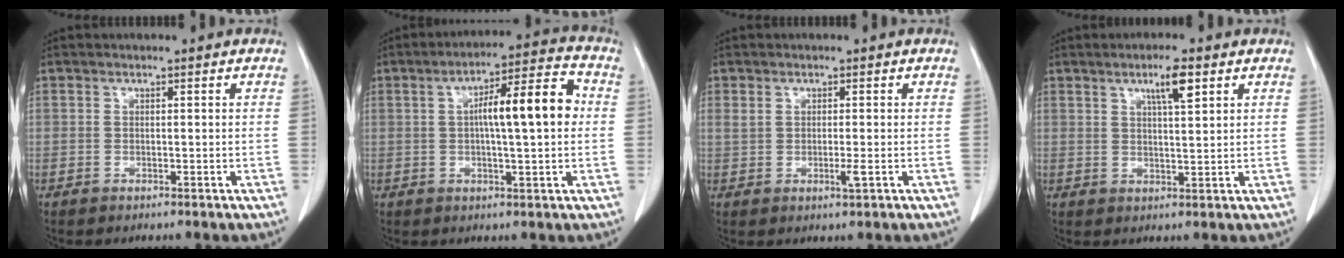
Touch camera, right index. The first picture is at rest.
{"total": 11.1, "force": [1.2, 1.8, 10.9], "torque": [-0.166, 0.027, 0.013]}
{"total": 2.2, "force": [0.0, 0.6, 2.1], "torque": [-0.038, 0.001, 0.004]}
{"total": 4.9, "force": [2.8, 0.6, 4.0], "torque": [-0.066, 0.000, 0.045]}